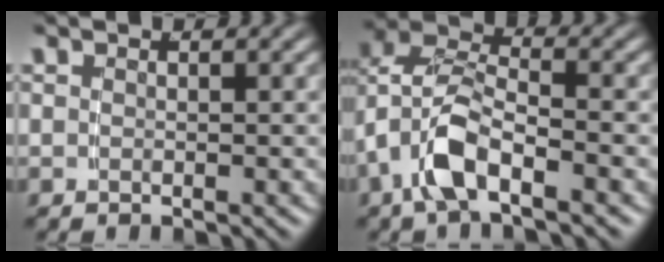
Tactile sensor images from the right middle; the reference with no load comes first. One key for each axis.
{"total": 4.7, "fx": -0.4, "fy": 3.0, "fz": 3.6, "tx": -0.086, "ty": -0.009, "tz": -0.012}